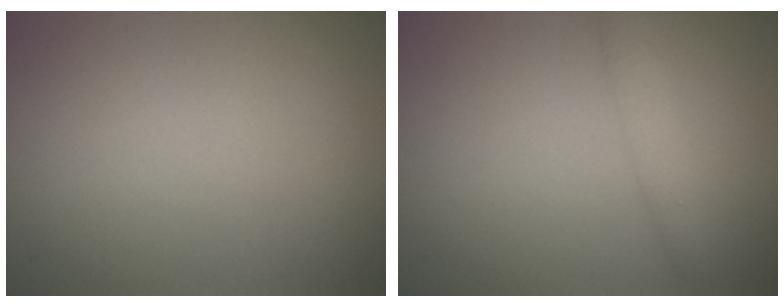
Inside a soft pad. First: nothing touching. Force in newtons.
{"total": 1.8, "press": 1.8, "slide": 0.1}